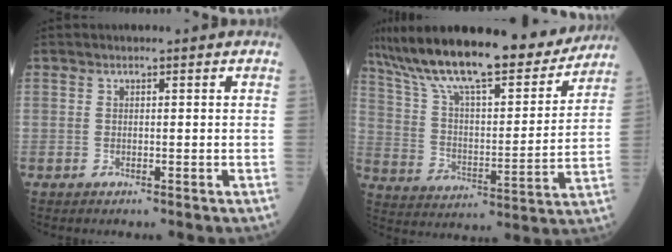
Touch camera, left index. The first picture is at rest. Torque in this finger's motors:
{"motor_torque": [1.10, -1.04, 0.40, 0.21]}